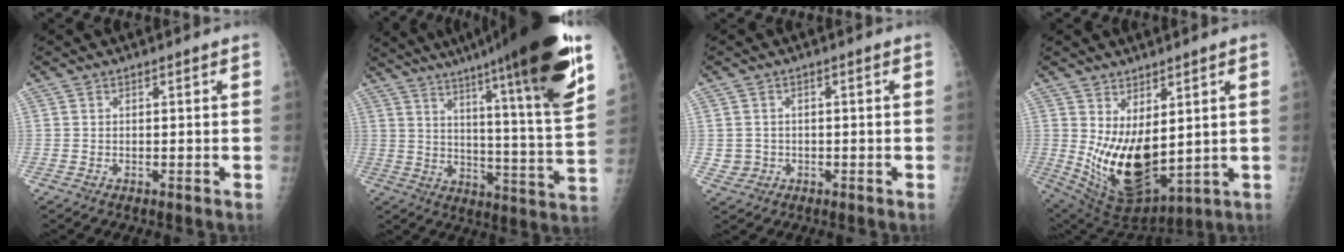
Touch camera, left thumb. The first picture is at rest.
{"total": 27.8, "force": [17.6, 2.4, 21.4], "torque": [-0.305, -0.070, 0.253]}
{"total": 2.7, "force": [-0.6, 2.6, 0.2], "torque": [0.006, 0.005, -0.006]}
{"total": 14.6, "force": [1.6, 7.3, 12.6], "torque": [-0.207, -0.044, 0.061]}